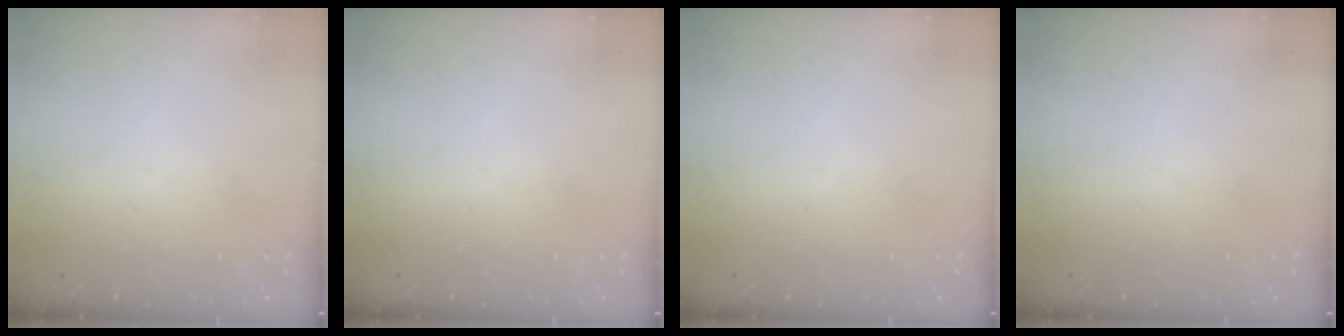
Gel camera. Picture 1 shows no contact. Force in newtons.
{"total": 0.0}
{"total": 0.0}
{"total": 0.0}